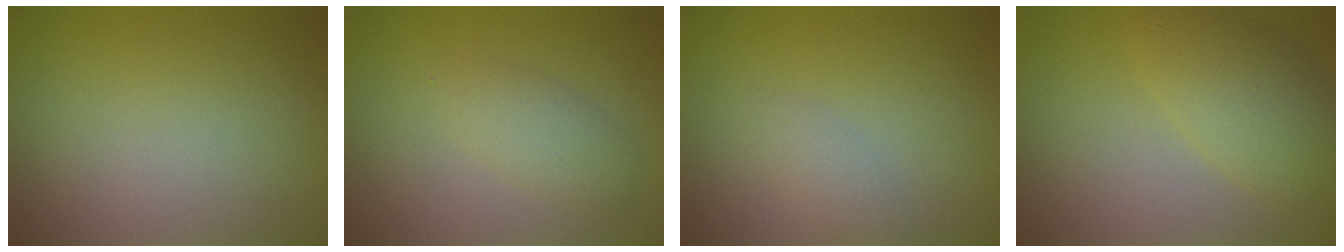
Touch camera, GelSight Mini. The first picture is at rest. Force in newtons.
{"total": 2.4, "press": 2.4, "slide": 0.2}
{"total": 1.5, "press": 1.5, "slide": 0.1}
{"total": 5.2, "press": 5.2, "slide": 0.2}